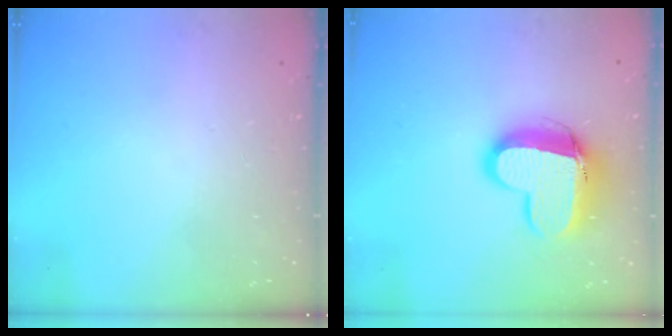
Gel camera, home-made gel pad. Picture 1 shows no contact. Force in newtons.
{"total": 13.5, "press": 13.5, "slide": 1.4}